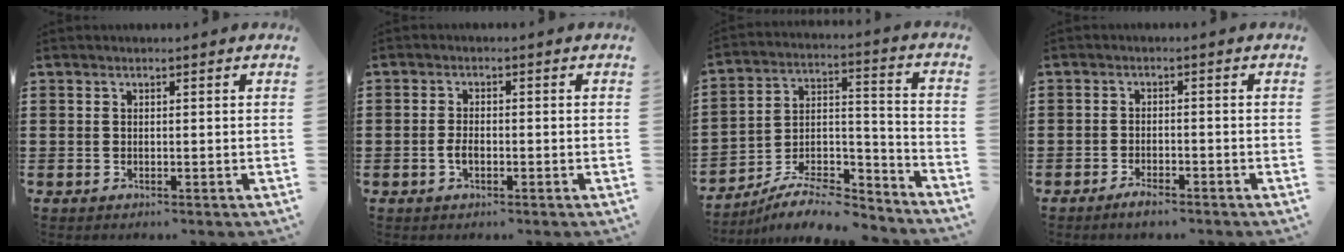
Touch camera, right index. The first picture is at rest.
{"total": 2.1, "force": [-0.7, 0.9, 1.7], "torque": [-0.041, -0.001, -0.016]}
{"total": 9.4, "force": [-8.3, 2.8, 3.5], "torque": [-0.041, 0.030, -0.154]}
{"total": 2.1, "force": [-1.9, 0.3, 0.8], "torque": [-0.015, 0.004, -0.037]}